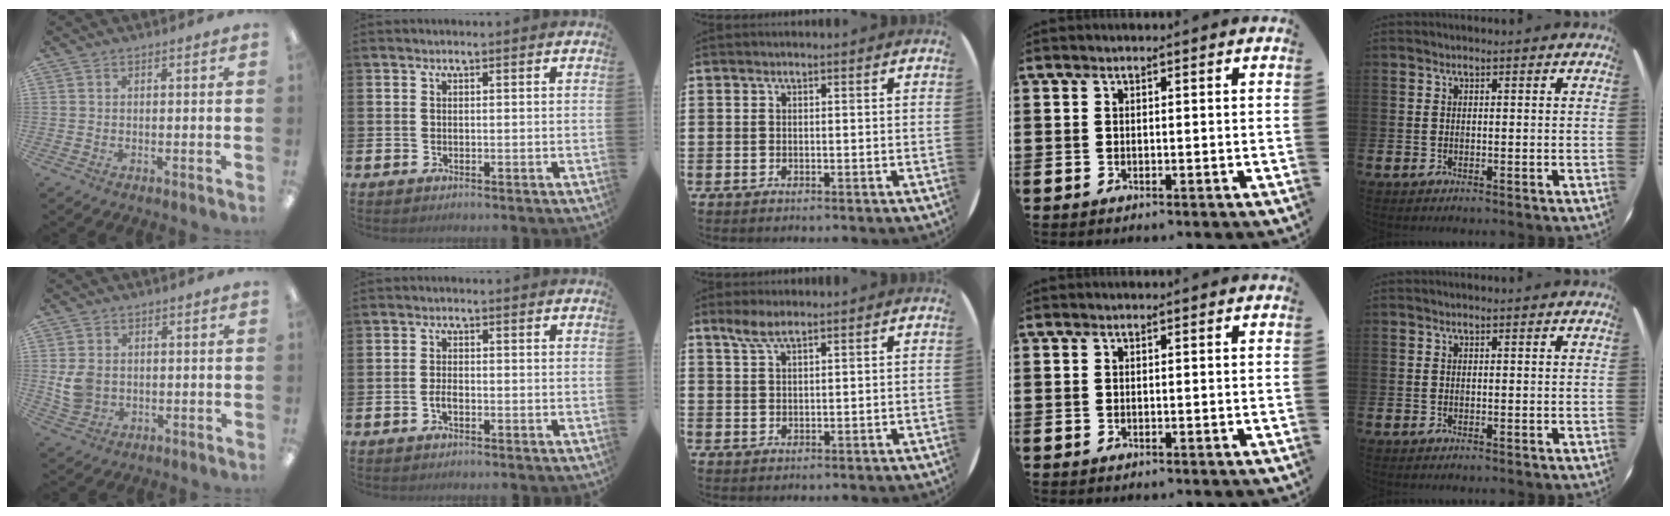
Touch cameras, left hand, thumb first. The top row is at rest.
{"thumb": {"total": 5.9, "force": [0.2, 5.0, 3.1], "torque": [-0.048, 0.004, 0.006]}, "index": {"total": 1.4, "force": [-0.7, 0.6, 1.1], "torque": [-0.028, 0.003, -0.012]}, "middle": {"total": 3.4, "force": [2.5, 0.8, 2.1], "torque": [-0.046, 0.003, 0.046]}}